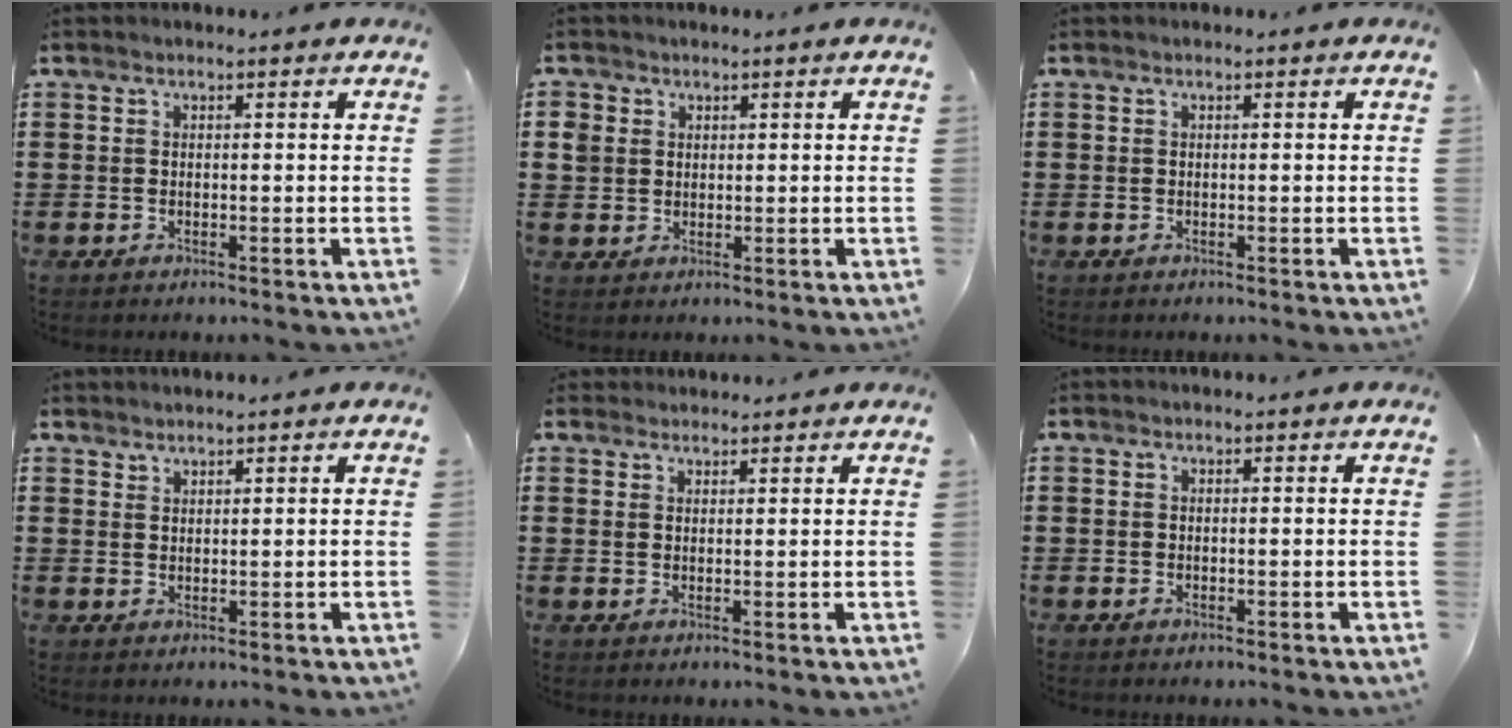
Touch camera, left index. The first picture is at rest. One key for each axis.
{"total": 2.4, "fx": 0.8, "fy": 2.3, "fz": 0.2, "tx": -0.015, "ty": 0.011, "tz": 0.012}
{"total": 0.0}
{"total": 1.5, "fx": 1.5, "fy": 0.0, "fz": -0.1, "tx": -0.001, "ty": -0.001, "tz": 0.029}
{"total": 1.7, "fx": 1.6, "fy": 0.5, "fz": 0.0, "tx": -0.003, "ty": 0.004, "tz": 0.033}
{"total": 0.0}